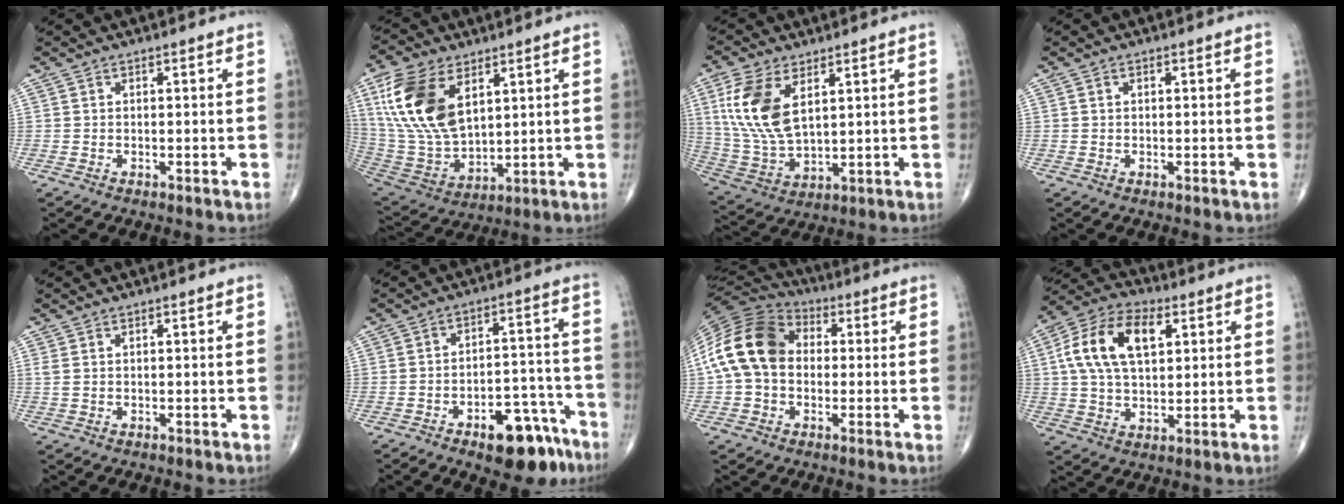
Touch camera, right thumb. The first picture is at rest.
{"total": 18.6, "force": [7.1, 10.5, 13.5], "torque": [-0.264, -0.028, 0.146]}
{"total": 13.8, "force": [4.9, 7.2, 10.7], "torque": [-0.225, -0.014, 0.108]}
{"total": 0.6, "force": [0.2, 0.4, 0.4], "torque": [-0.005, 0.000, 0.003]}
{"total": 1.2, "force": [0.4, 0.6, 0.9], "torque": [-0.026, 0.011, 0.017]}
{"total": 13.2, "force": [-8.2, 5.9, 8.5], "torque": [-0.083, 0.072, -0.109]}
{"total": 15.7, "force": [0.7, 11.7, 10.4], "torque": [-0.198, 0.036, 0.002]}
{"total": 15.0, "force": [4.1, 8.6, 11.5], "torque": [-0.209, 0.012, 0.071]}